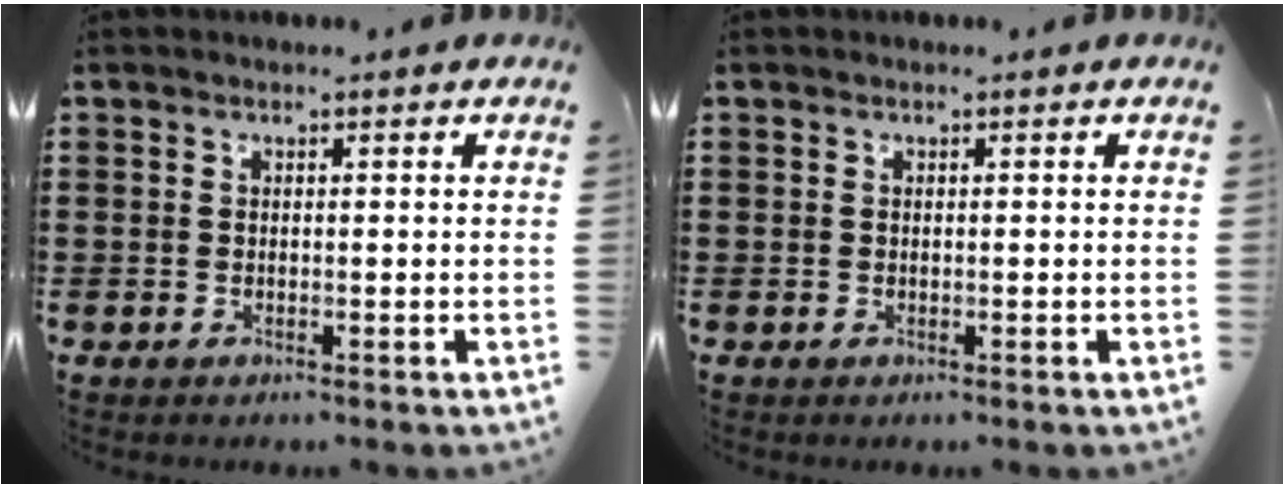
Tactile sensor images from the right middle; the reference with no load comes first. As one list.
[{"total": 0.0}]